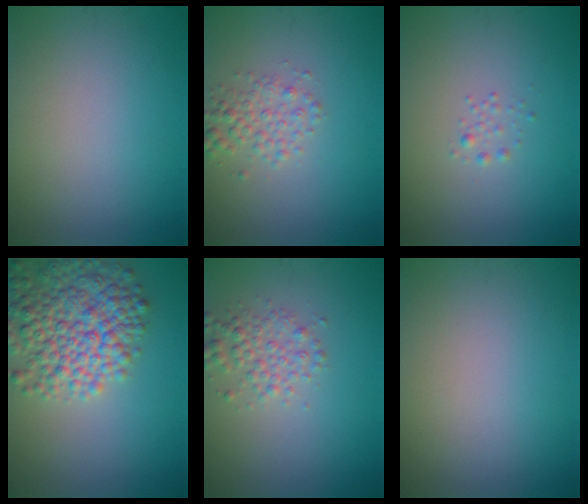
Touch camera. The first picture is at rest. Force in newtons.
{"total": 2.4, "press": 2.4, "slide": 0.1}
{"total": 0.7, "press": 0.7, "slide": 0.0}
{"total": 7.7, "press": 7.7, "slide": 0.4}
{"total": 2.4, "press": 2.4, "slide": 0.0}
{"total": 0.0}